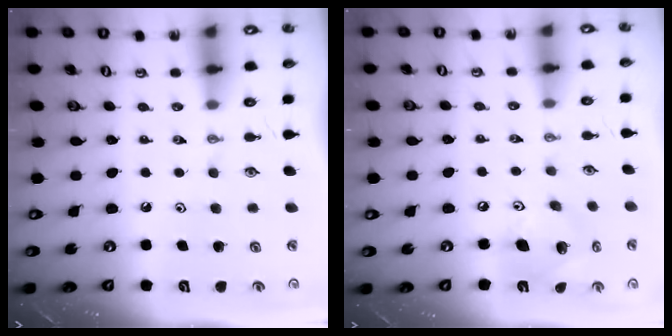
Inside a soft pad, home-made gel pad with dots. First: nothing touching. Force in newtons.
{"total": 14.1, "press": 13.8, "slide": 2.9}